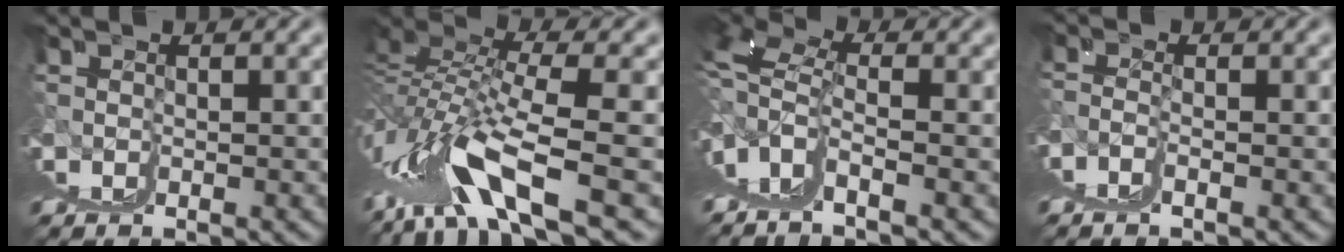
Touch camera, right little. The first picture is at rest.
{"total": 7.3, "force": [3.0, 0.4, 6.7], "torque": [-0.116, 0.025, 0.055]}
{"total": 5.9, "force": [3.0, 1.5, 4.9], "torque": [-0.060, 0.028, 0.046]}
{"total": 2.6, "force": [1.1, 1.2, 2.1], "torque": [-0.035, 0.004, 0.020]}